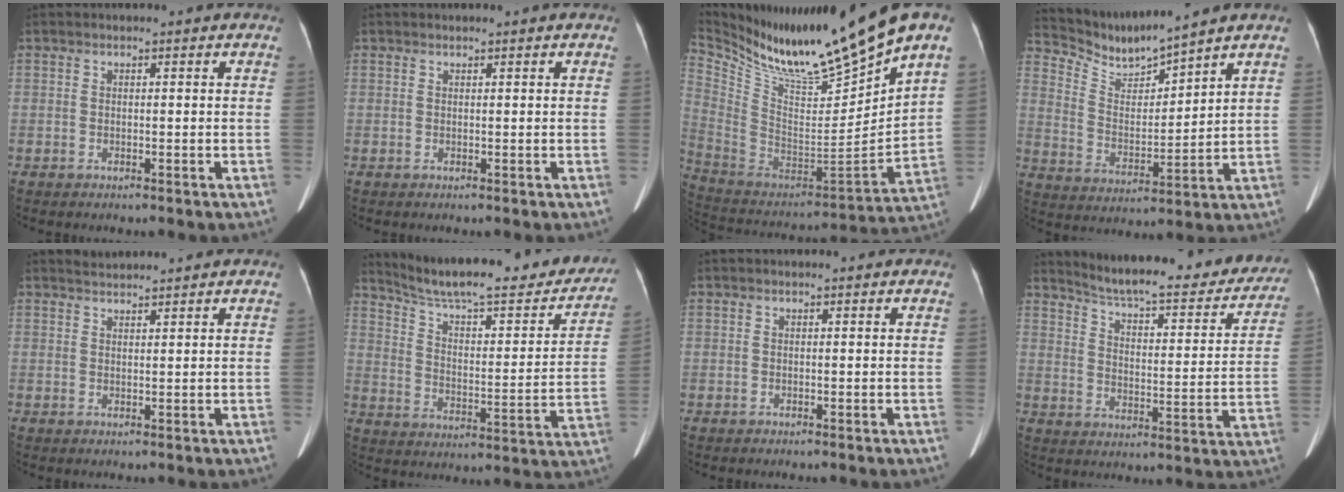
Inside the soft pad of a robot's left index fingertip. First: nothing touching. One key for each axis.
{"total": 0.8, "fx": 0.8, "fy": 0.1, "fz": 0.2, "tx": -0.007, "ty": 0.013, "tz": 0.015}
{"total": 21.6, "fx": 17.5, "fy": 0.2, "fz": 12.6, "tx": -0.221, "ty": -0.032, "tz": 0.322}
{"total": 8.5, "fx": 8.4, "fy": -0.9, "fz": 1.2, "tx": -0.041, "ty": -0.005, "tz": 0.179}
{"total": 2.1, "fx": 2.1, "fy": -0.2, "fz": -0.1, "tx": -0.003, "ty": 0.015, "tz": 0.045}
{"total": 27.0, "fx": 23.5, "fy": 4.6, "fz": 12.6, "tx": -0.186, "ty": -0.038, "tz": 0.316}
{"total": 0.0}
{"total": 25.8, "fx": 23.1, "fy": 5.1, "fz": 10.3, "tx": -0.145, "ty": -0.049, "tz": 0.290}